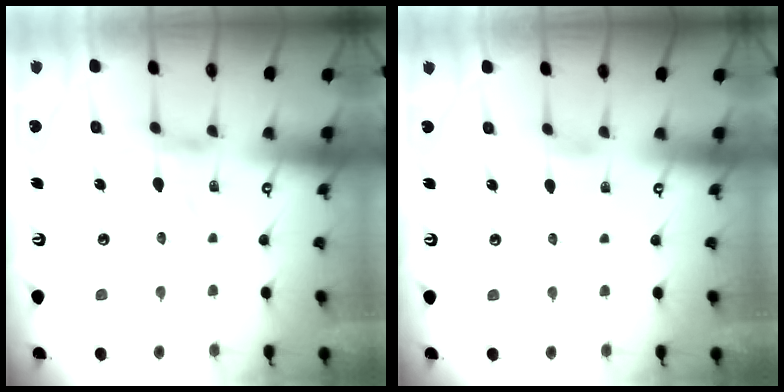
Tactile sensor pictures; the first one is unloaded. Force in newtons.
{"total": 0.5, "press": 0.5, "slide": 0.1}